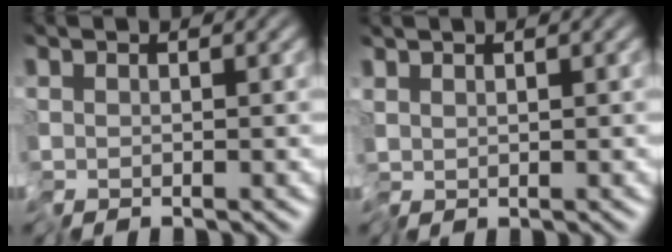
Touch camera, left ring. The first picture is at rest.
{"total": 0.6, "force": [0.3, 0.1, 0.6], "torque": [-0.005, 0.004, 0.006]}